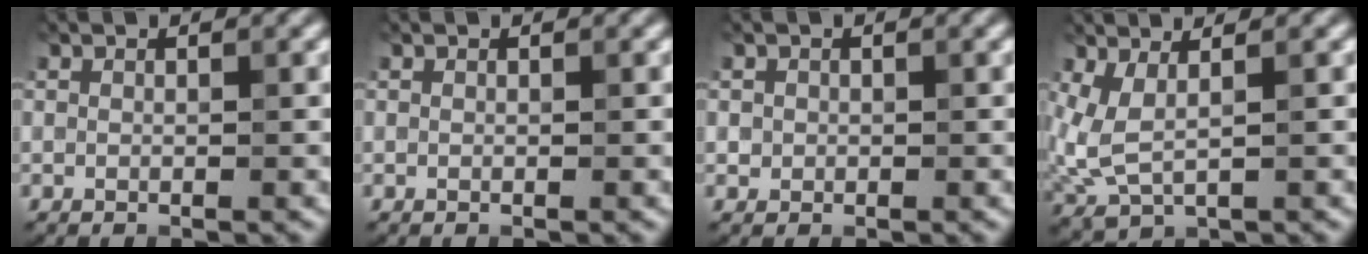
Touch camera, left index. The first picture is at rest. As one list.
[{"total": 0.0}, {"total": 0.7, "force": [0.0, 0.7, 0.1], "torque": [0.007, -0.004, 0.000]}, {"total": 3.2, "force": [0.8, 1.3, 2.8], "torque": [-0.077, -0.008, 0.018]}]